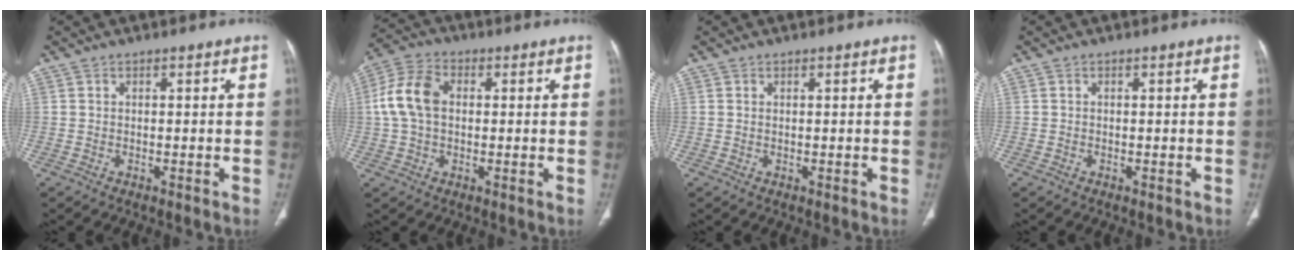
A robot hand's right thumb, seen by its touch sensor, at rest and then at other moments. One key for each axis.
{"total": 9.5, "fx": 0.9, "fy": 6.4, "fz": 6.9, "tx": -0.145, "ty": 0.025, "tz": 0.013}
{"total": 0.0}
{"total": 0.0}